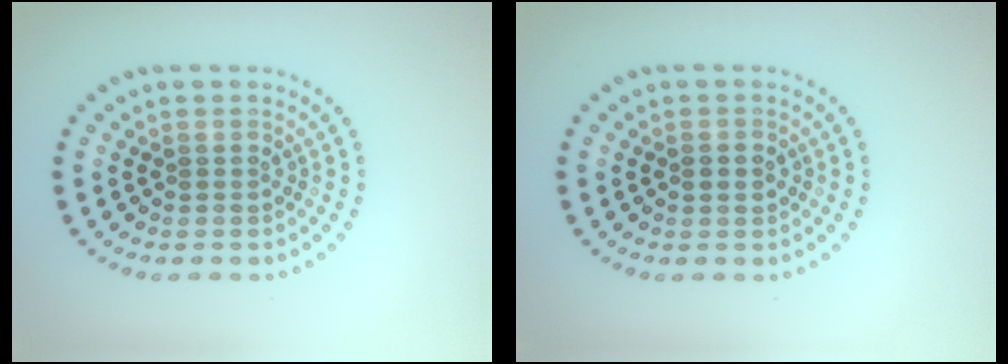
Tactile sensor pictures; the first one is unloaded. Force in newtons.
{"total": 1.7, "press": 1.7, "slide": 0.2}